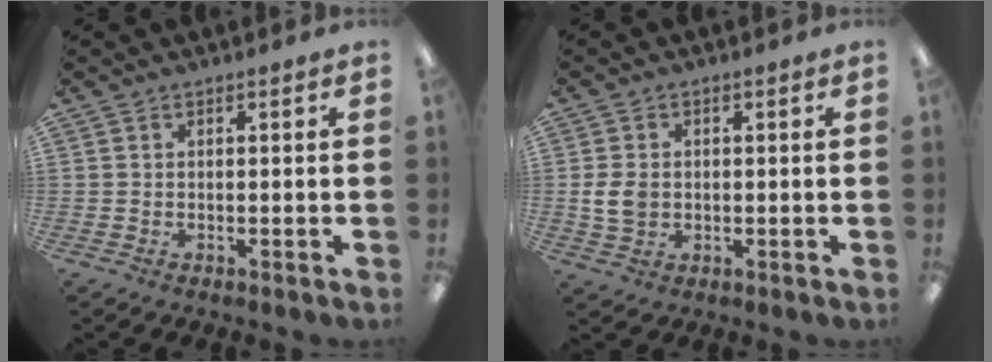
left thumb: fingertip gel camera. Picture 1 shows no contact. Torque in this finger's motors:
{"motor_torque": [-0.11, 0.26, 0.29, -0.27, 0.02]}